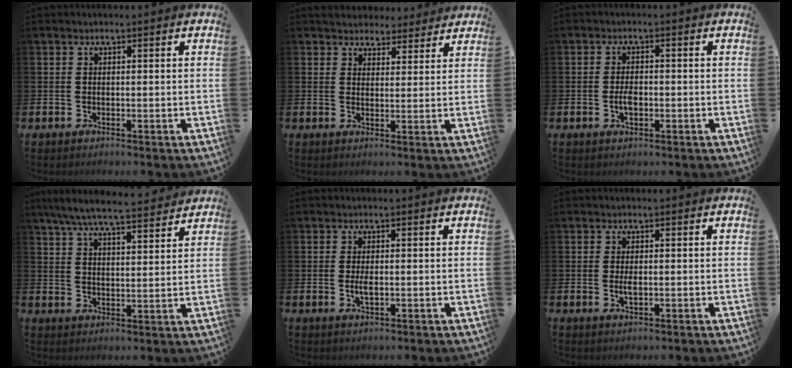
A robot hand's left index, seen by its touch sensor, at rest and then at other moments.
{"total": 4.2, "force": [4.0, 1.4, -0.2], "torque": [-0.005, -0.024, 0.072]}
{"total": 2.3, "force": [-0.5, 1.2, 2.0], "torque": [-0.031, -0.001, -0.009]}
{"total": 7.5, "force": [7.0, 0.8, 2.7], "torque": [-0.074, -0.036, 0.124]}
{"total": 2.0, "force": [0.0, 0.7, 1.8], "torque": [-0.030, -0.002, -0.003]}
{"total": 1.6, "force": [0.0, 0.6, 1.5], "torque": [-0.025, 0.000, -0.002]}